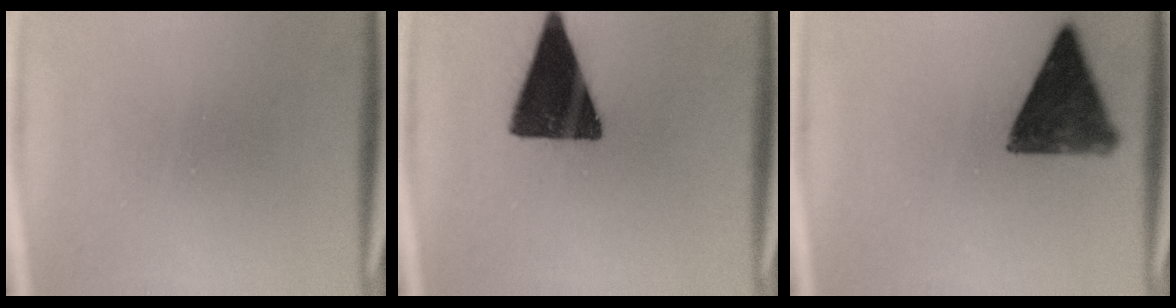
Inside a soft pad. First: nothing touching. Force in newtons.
{"total": 16.8}
{"total": 11.1}